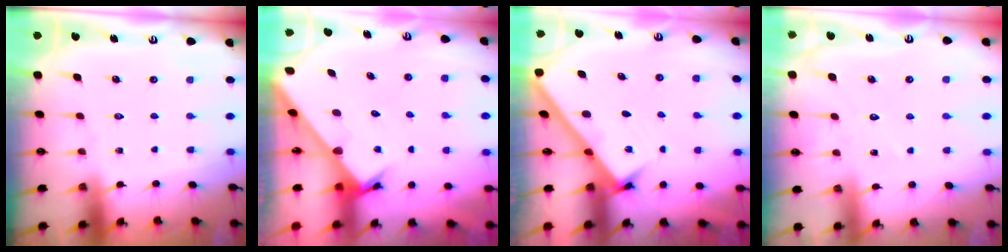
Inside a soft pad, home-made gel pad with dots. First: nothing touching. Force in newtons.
{"total": 2.3, "press": 2.3, "slide": 0.2}
{"total": 2.5, "press": 2.5, "slide": 0.3}
{"total": 5.9, "press": 5.9, "slide": 0.5}